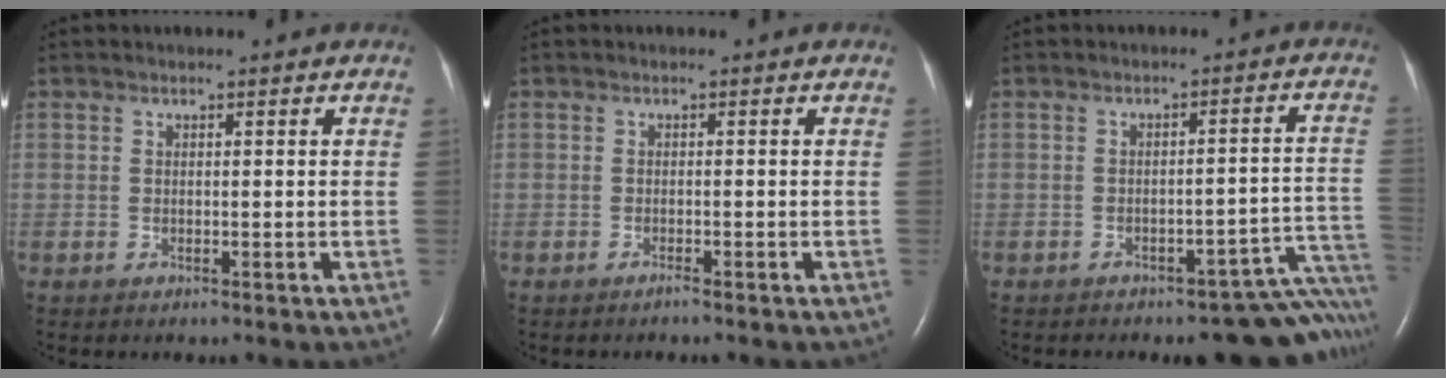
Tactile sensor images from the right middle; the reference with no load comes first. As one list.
[{"total": 0.6, "force": [-0.5, -0.1, 0.2], "torque": [-0.009, 0.000, -0.009]}, {"total": 10.9, "force": [-10.2, 1.9, 3.4], "torque": [-0.001, 0.042, -0.117]}]